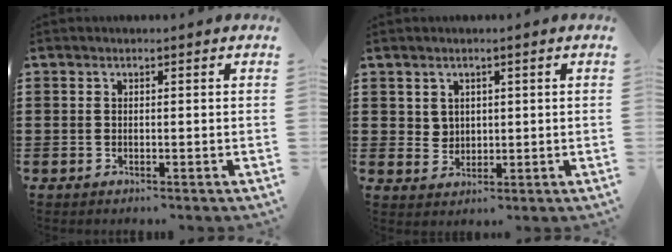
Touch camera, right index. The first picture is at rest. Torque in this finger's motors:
{"motor_torque": [-0.40, 0.65, 0.01, -0.01]}